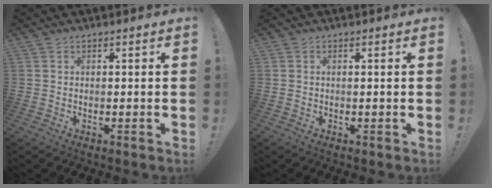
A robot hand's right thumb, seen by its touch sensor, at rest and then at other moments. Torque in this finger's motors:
{"motor_torque": [0.46, -0.18, -0.23, -0.10, 0.00]}